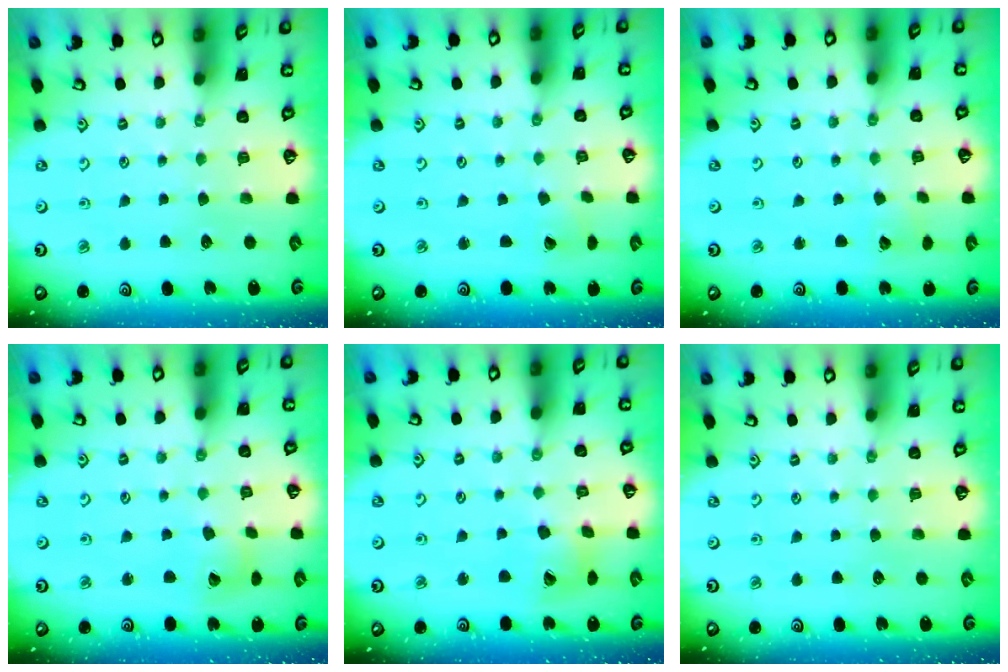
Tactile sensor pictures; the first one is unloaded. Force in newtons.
{"total": 2.7, "press": 2.7, "slide": 0.3}
{"total": 3.7, "press": 3.7, "slide": 0.3}
{"total": 6.6, "press": 6.6, "slide": 0.8}
{"total": 11.0, "press": 10.9, "slide": 1.5}
{"total": 0.0}